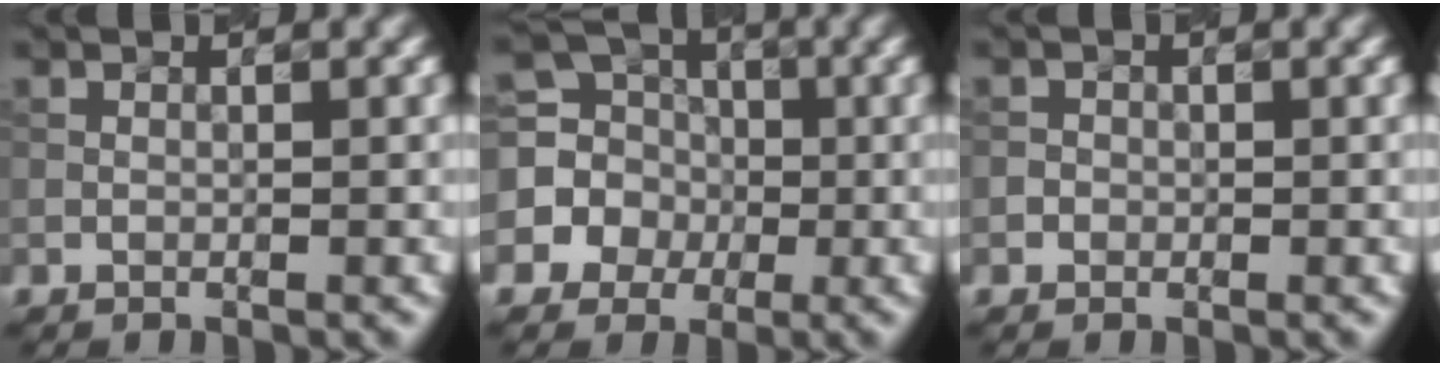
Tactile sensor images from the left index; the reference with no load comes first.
{"total": 5.1, "force": [0.1, 4.8, 1.8], "torque": [-0.029, 0.013, -0.021]}
{"total": 0.8, "force": [-0.2, 0.8, 0.1], "torque": [0.004, 0.002, -0.007]}